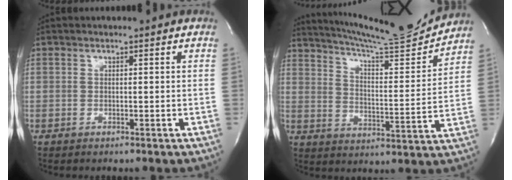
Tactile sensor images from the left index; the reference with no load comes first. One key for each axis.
{"total": 16.2, "fx": 15.5, "fy": -0.4, "fz": 4.6, "tx": -0.083, "ty": -0.048, "tz": 0.224}